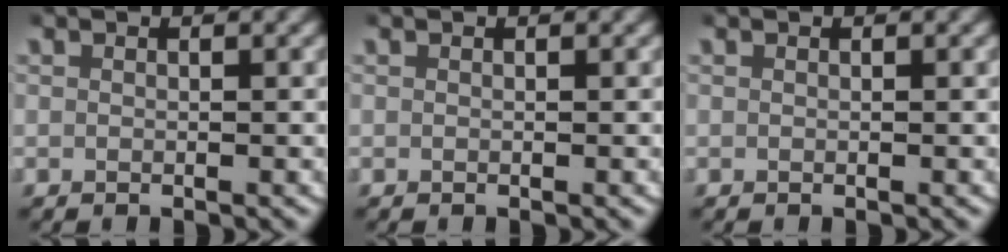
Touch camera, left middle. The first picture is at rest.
{"total": 0.0}
{"total": 0.0}